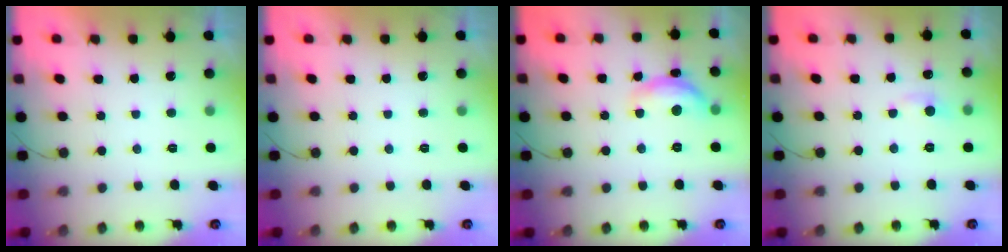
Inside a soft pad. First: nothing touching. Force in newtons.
{"total": 0.0}
{"total": 11.3, "press": 11.3, "slide": 0.6}
{"total": 5.4, "press": 5.4, "slide": 0.8}